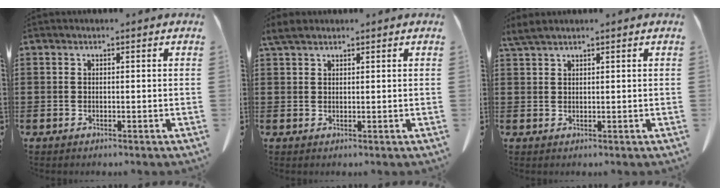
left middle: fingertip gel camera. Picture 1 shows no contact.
{"total": 2.3, "force": [1.7, 0.7, 1.3], "torque": [-0.031, 0.006, 0.032]}
{"total": 2.0, "force": [1.6, 0.1, 1.1], "torque": [-0.026, 0.000, 0.030]}